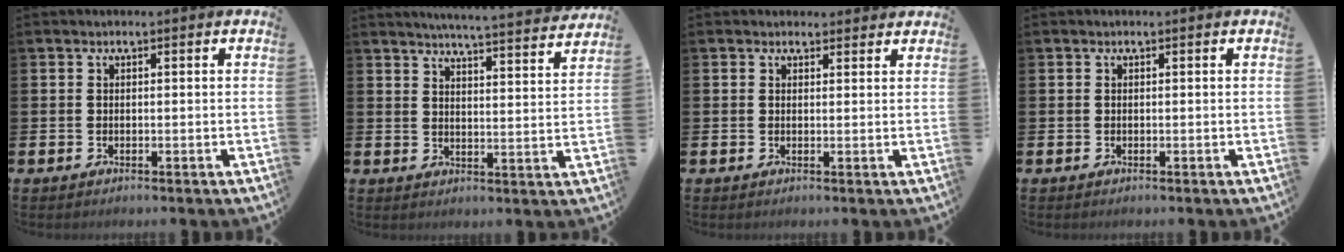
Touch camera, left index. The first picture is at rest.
{"total": 5.5, "force": [5.4, -0.6, 0.8], "torque": [-0.018, -0.045, 0.090]}
{"total": 1.5, "force": [1.4, 0.7, 0.0], "torque": [0.016, -0.004, 0.021]}
{"total": 0.0}